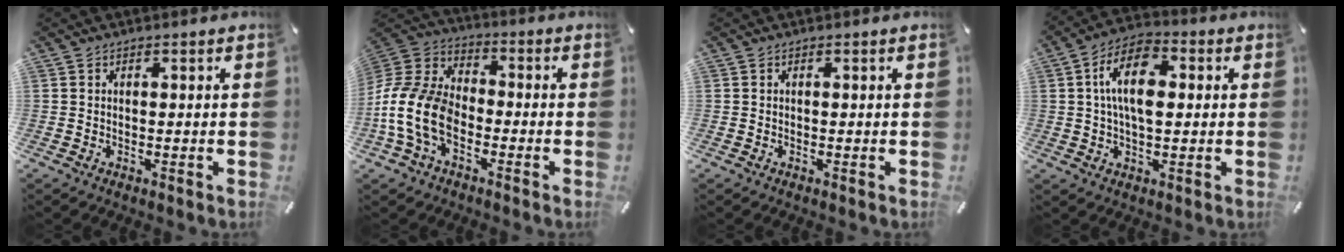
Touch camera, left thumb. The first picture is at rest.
{"total": 14.2, "force": [-5.8, 9.3, 9.0], "torque": [-0.206, 0.025, -0.110]}
{"total": 0.0}
{"total": 11.8, "force": [1.5, 6.7, 9.6], "torque": [-0.182, 0.009, 0.024]}